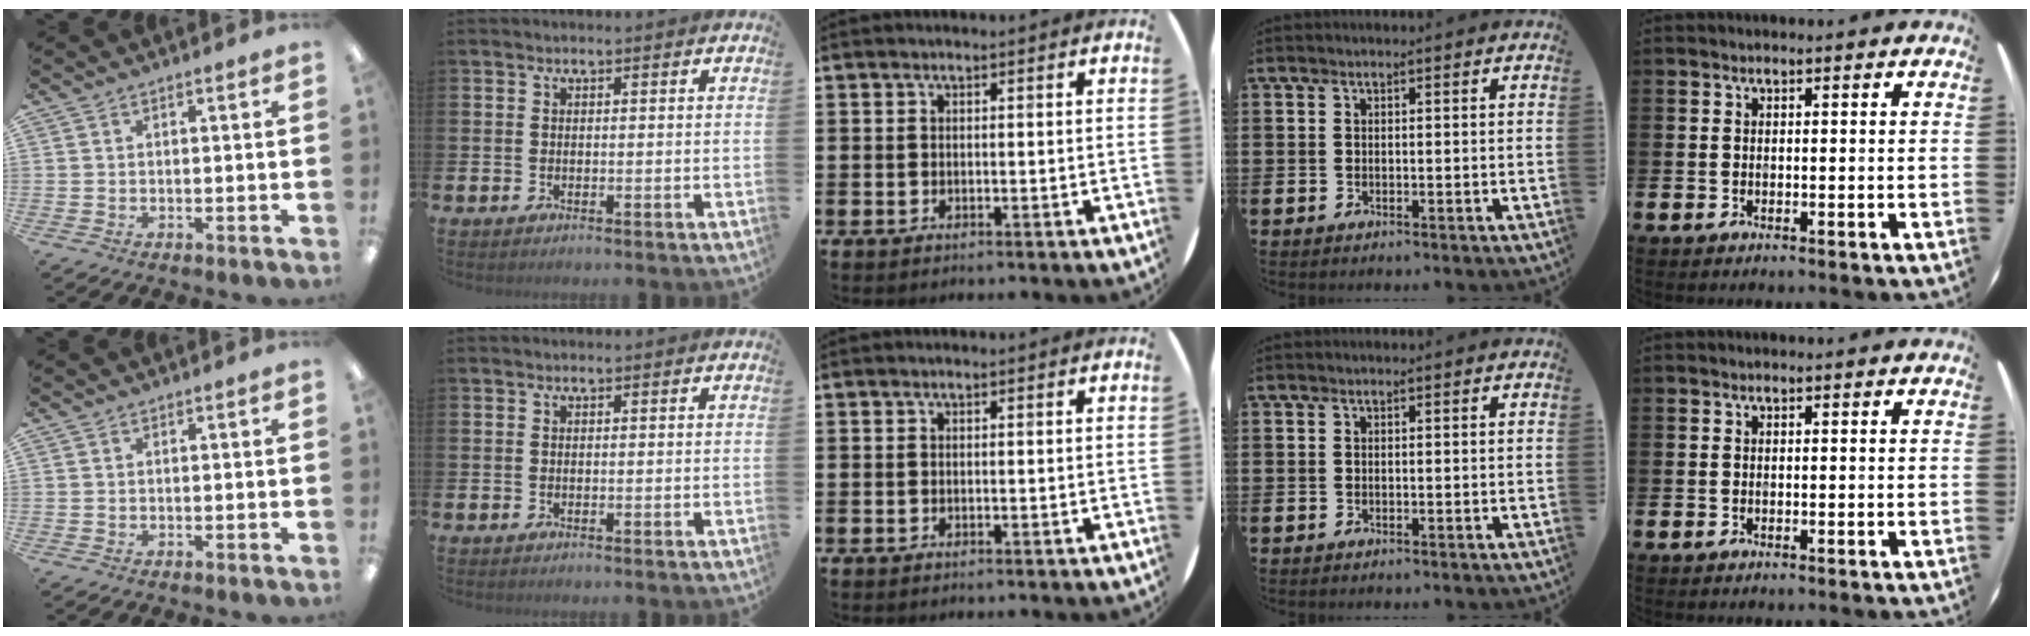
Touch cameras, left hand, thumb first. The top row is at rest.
{}